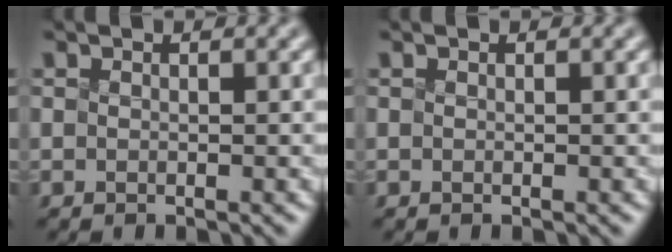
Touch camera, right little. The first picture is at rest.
{"total": 0.0}